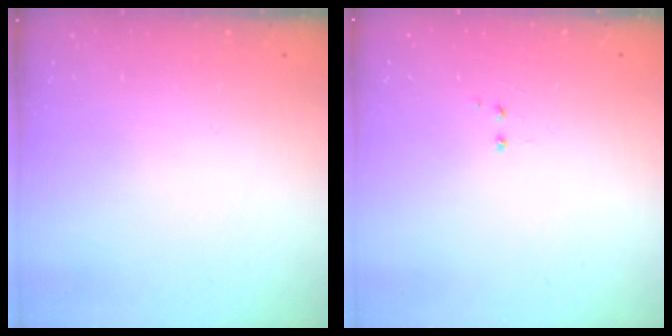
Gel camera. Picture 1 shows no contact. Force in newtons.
{"total": 1.2, "press": 1.0, "slide": 0.6}